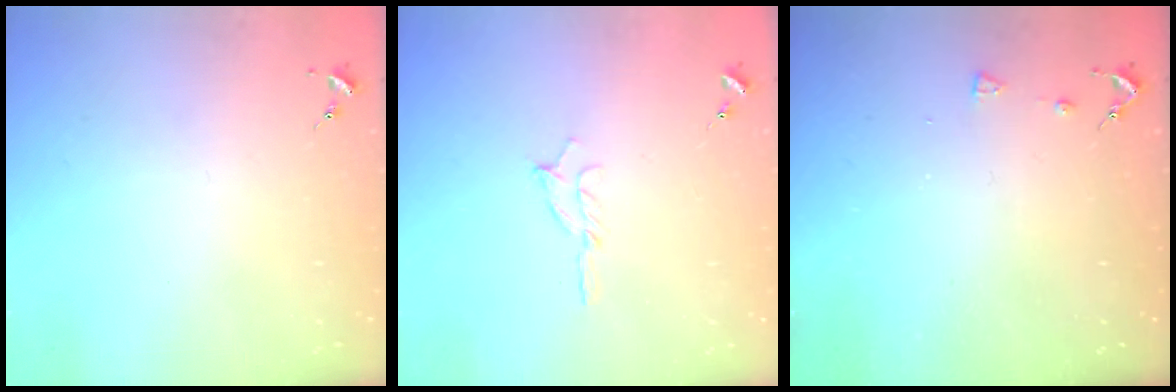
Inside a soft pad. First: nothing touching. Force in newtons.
{"total": 5.0, "press": 5.0, "slide": 0.6}
{"total": 3.3, "press": 3.3, "slide": 0.6}